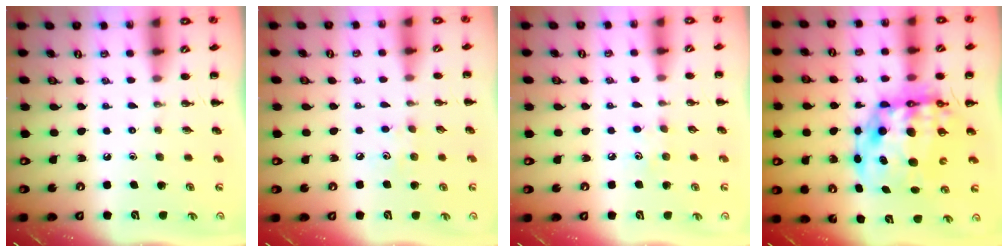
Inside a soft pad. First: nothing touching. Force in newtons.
{"total": 4.7, "press": 4.6, "slide": 1.1}
{"total": 4.2, "press": 4.0, "slide": 1.2}
{"total": 15.8, "press": 15.3, "slide": 3.8}